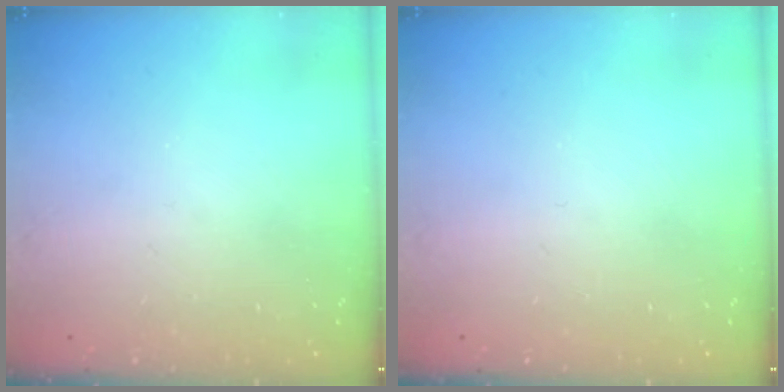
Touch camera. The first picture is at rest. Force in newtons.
{"total": 0.0}